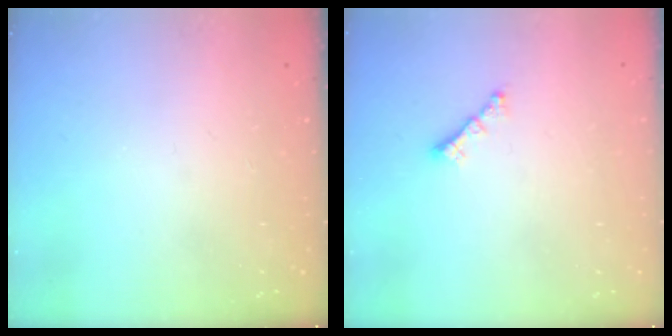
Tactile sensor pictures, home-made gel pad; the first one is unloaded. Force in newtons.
{"total": 1.8, "press": 1.7, "slide": 0.5}